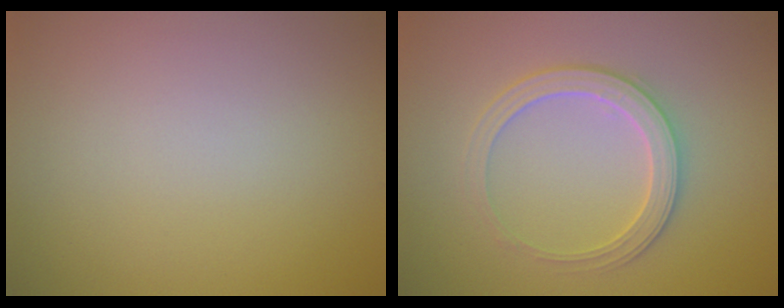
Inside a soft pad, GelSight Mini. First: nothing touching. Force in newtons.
{"total": 2.8, "press": 2.8, "slide": 0.3}